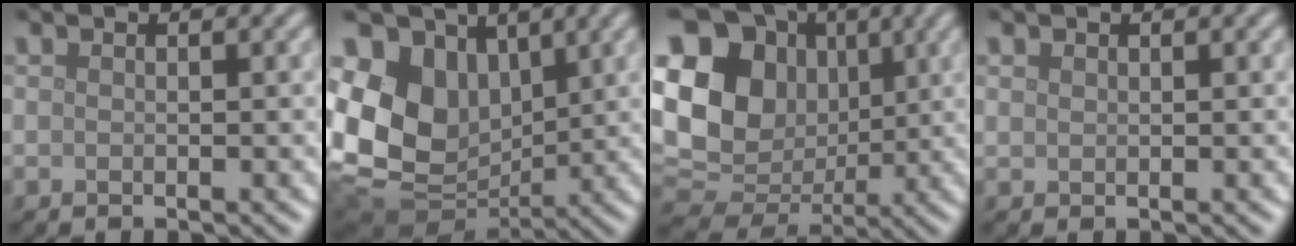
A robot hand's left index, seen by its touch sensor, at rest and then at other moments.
{"total": 14.3, "force": [2.6, 11.0, 8.7], "torque": [-0.197, 0.006, 0.059]}
{"total": 16.7, "force": [3.1, 13.8, 8.9], "torque": [-0.201, 0.021, 0.050]}
{"total": 0.5, "force": [0.4, 0.3, 0.1], "torque": [-0.001, 0.000, 0.010]}